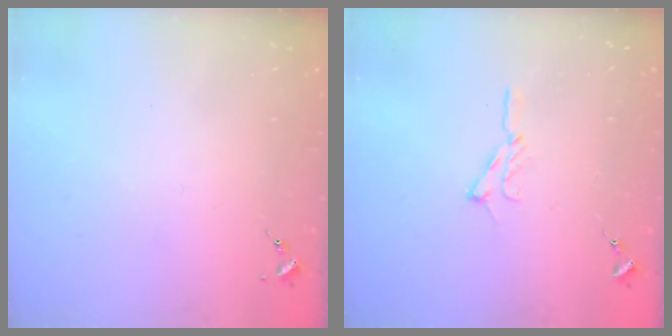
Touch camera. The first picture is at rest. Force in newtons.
{"total": 6.8, "press": 6.8, "slide": 0.7}